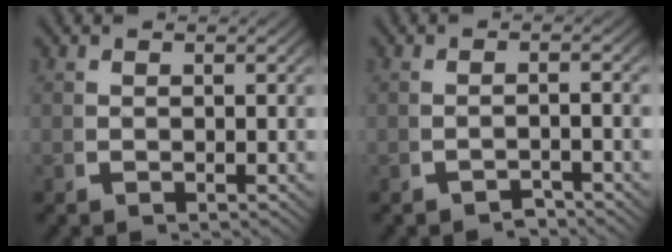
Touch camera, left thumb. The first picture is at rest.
{"total": 1.7, "force": [-1.6, 0.0, 0.5], "torque": [-0.008, 0.003, -0.028]}